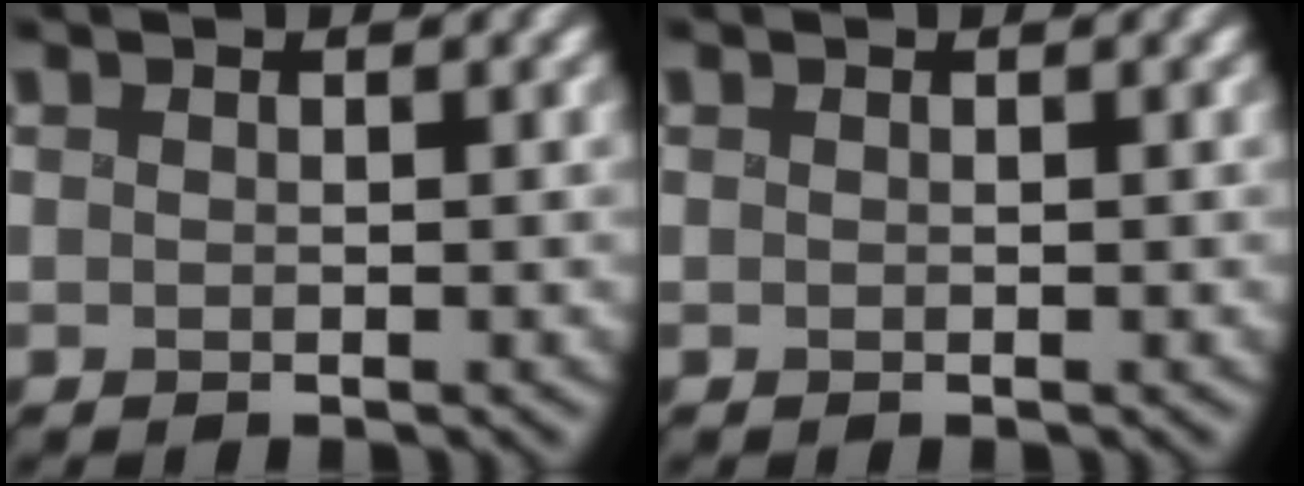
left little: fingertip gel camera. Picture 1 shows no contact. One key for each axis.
{"total": 0.0}